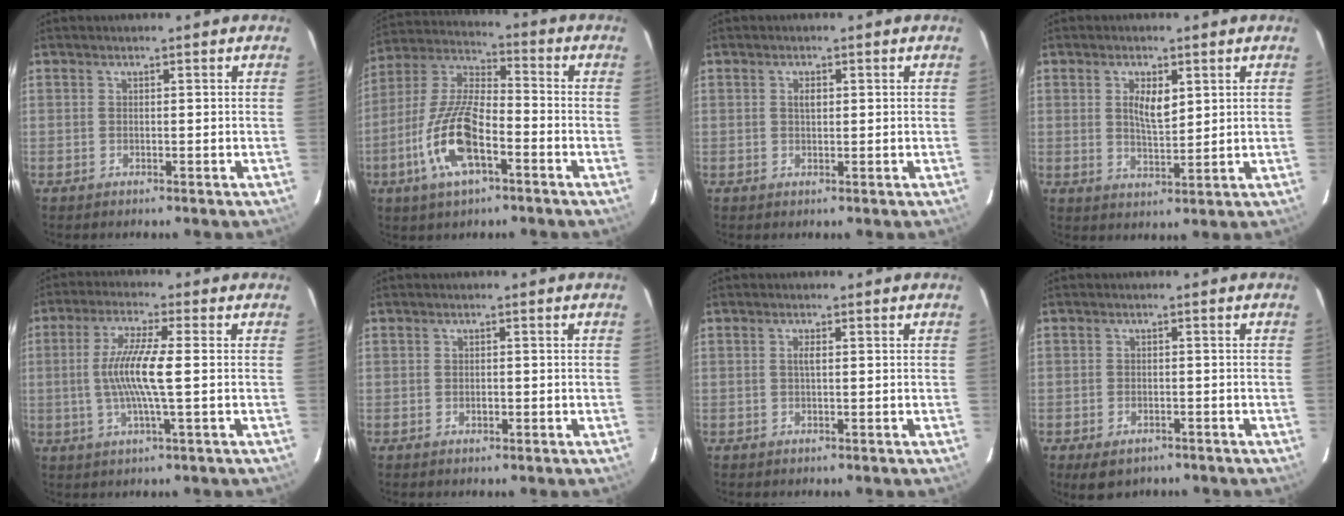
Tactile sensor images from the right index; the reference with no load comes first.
{"total": 15.0, "force": [-6.1, 5.4, 12.6], "torque": [-0.271, -0.007, -0.121]}
{"total": 1.6, "force": [0.4, 0.9, 1.2], "torque": [-0.020, 0.004, 0.006]}
{"total": 5.3, "force": [1.7, 2.3, 4.4], "torque": [-0.077, -0.001, 0.032]}
{"total": 9.1, "force": [-0.4, 0.2, 9.1], "torque": [-0.178, -0.002, -0.008]}
{"total": 1.0, "force": [-0.2, 0.8, 0.6], "torque": [-0.009, 0.002, -0.002]}
{"total": 1.1, "force": [0.1, 0.1, 1.1], "torque": [-0.020, 0.002, 0.001]}
{"total": 4.8, "force": [-3.1, 2.9, 2.3], "torque": [-0.050, -0.012, -0.043]}